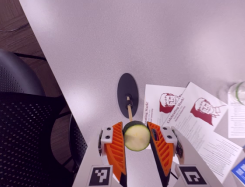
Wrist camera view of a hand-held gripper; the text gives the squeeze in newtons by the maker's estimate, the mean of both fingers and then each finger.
{"total": 10.2, "left": 10.4, "right": 10.0}